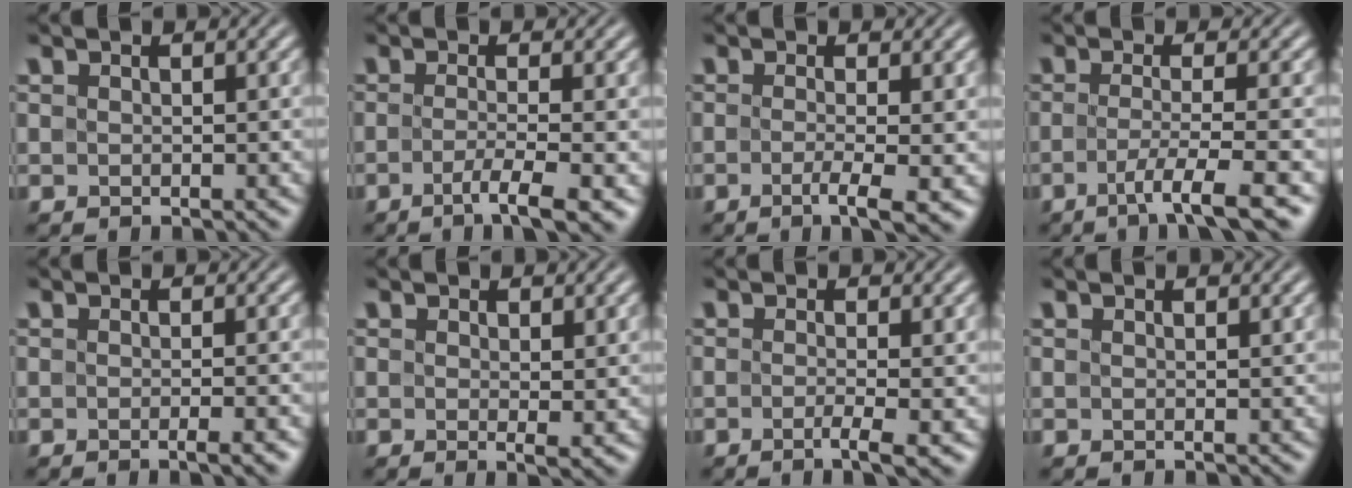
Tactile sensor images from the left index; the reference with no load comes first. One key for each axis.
{"total": 4.0, "fx": -1.7, "fy": 0.7, "fz": 3.5, "tx": -0.054, "ty": -0.007, "tz": -0.036}
{"total": 3.9, "fx": -1.2, "fy": 0.9, "fz": 3.6, "tx": -0.054, "ty": -0.010, "tz": -0.020}
{"total": 4.5, "fx": -1.9, "fy": 0.7, "fz": 4.0, "tx": -0.064, "ty": -0.011, "tz": -0.040}
{"total": 2.2, "fx": -0.7, "fy": 0.7, "fz": 2.0, "tx": -0.009, "ty": -0.002, "tz": -0.014}
{"total": 1.5, "fx": 0.4, "fy": 0.2, "fz": 1.5, "tx": -0.019, "ty": -0.013, "tz": 0.009}
{"total": 3.0, "fx": -0.9, "fy": 0.7, "fz": 2.8, "tx": -0.038, "ty": -0.009, "tz": -0.016}
{"total": 0.8, "fx": 0.5, "fy": 0.2, "fz": 0.5, "tx": -0.005, "ty": -0.002, "tz": 0.004}